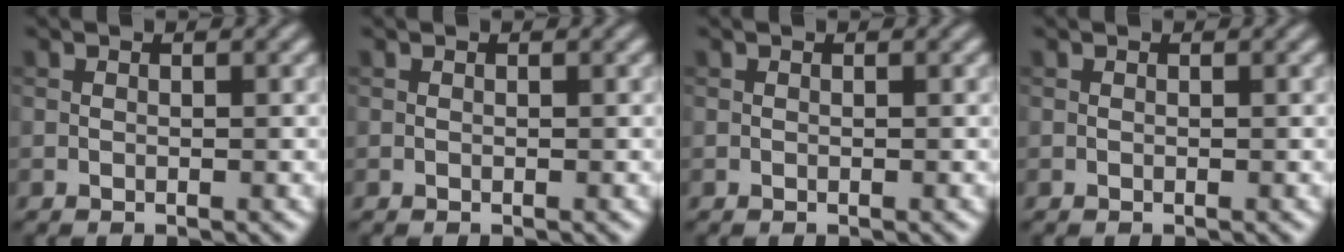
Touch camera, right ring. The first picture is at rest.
{"total": 0.0}
{"total": 0.0}
{"total": 0.0}